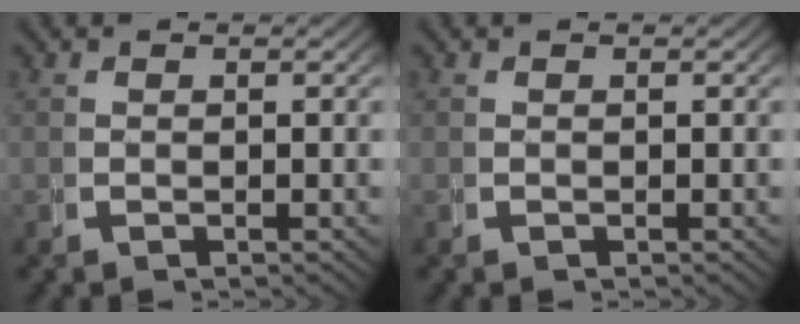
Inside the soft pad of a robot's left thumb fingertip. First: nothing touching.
{"total": 0.0}